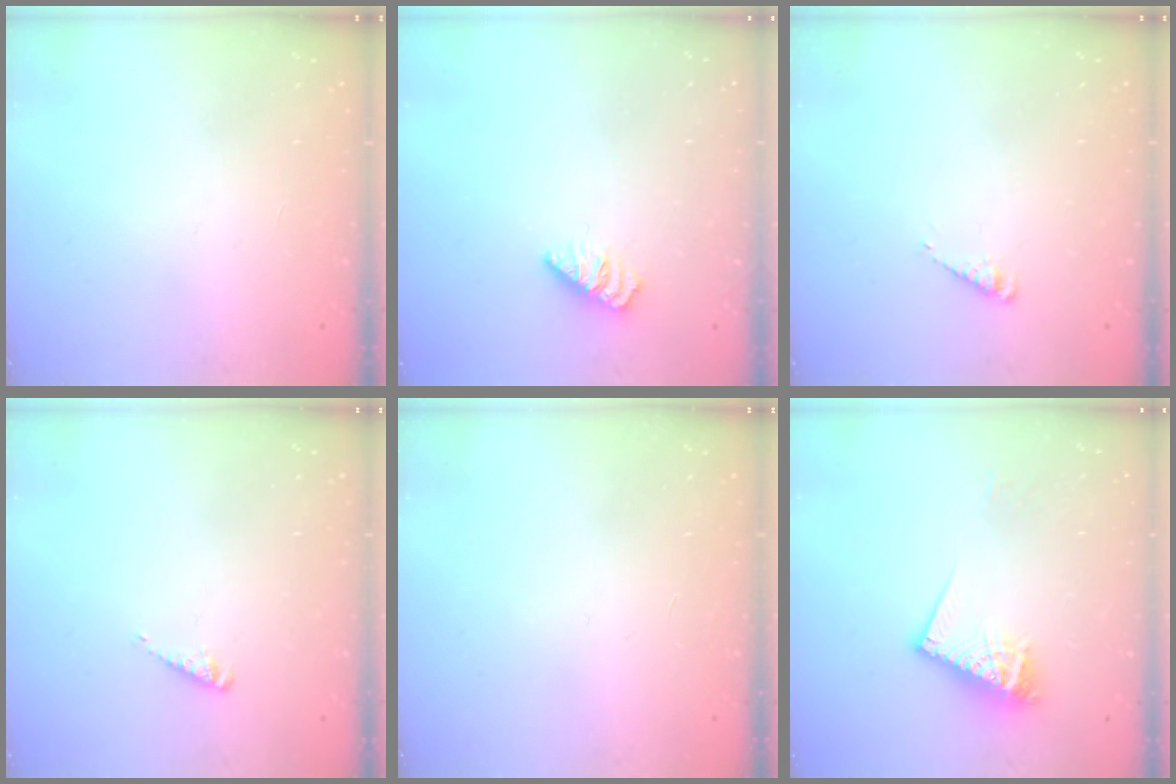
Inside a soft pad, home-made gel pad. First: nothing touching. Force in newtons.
{"total": 0.0}
{"total": 2.7, "press": 2.7, "slide": 0.3}
{"total": 2.8, "press": 2.7, "slide": 0.3}
{"total": 0.0}
{"total": 10.6, "press": 10.6, "slide": 1.1}